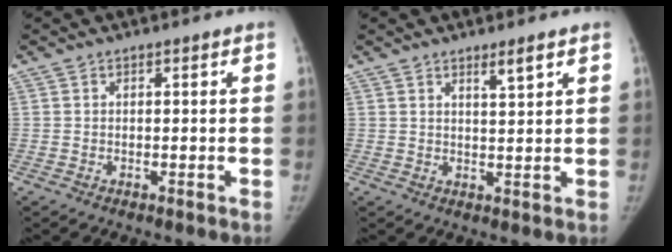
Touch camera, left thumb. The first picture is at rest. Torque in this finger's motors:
{"motor_torque": [0.50, -0.01, 0.26, -0.69, 0.14]}